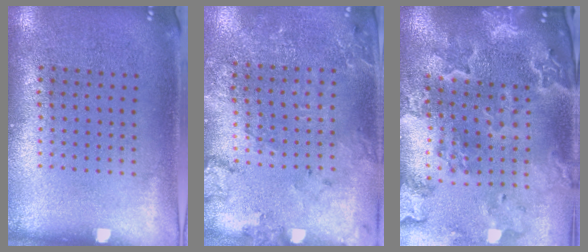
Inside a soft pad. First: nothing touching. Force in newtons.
{"total": 1.8, "press": 1.8, "slide": 0.3}
{"total": 3.4, "press": 3.1, "slide": 1.4}